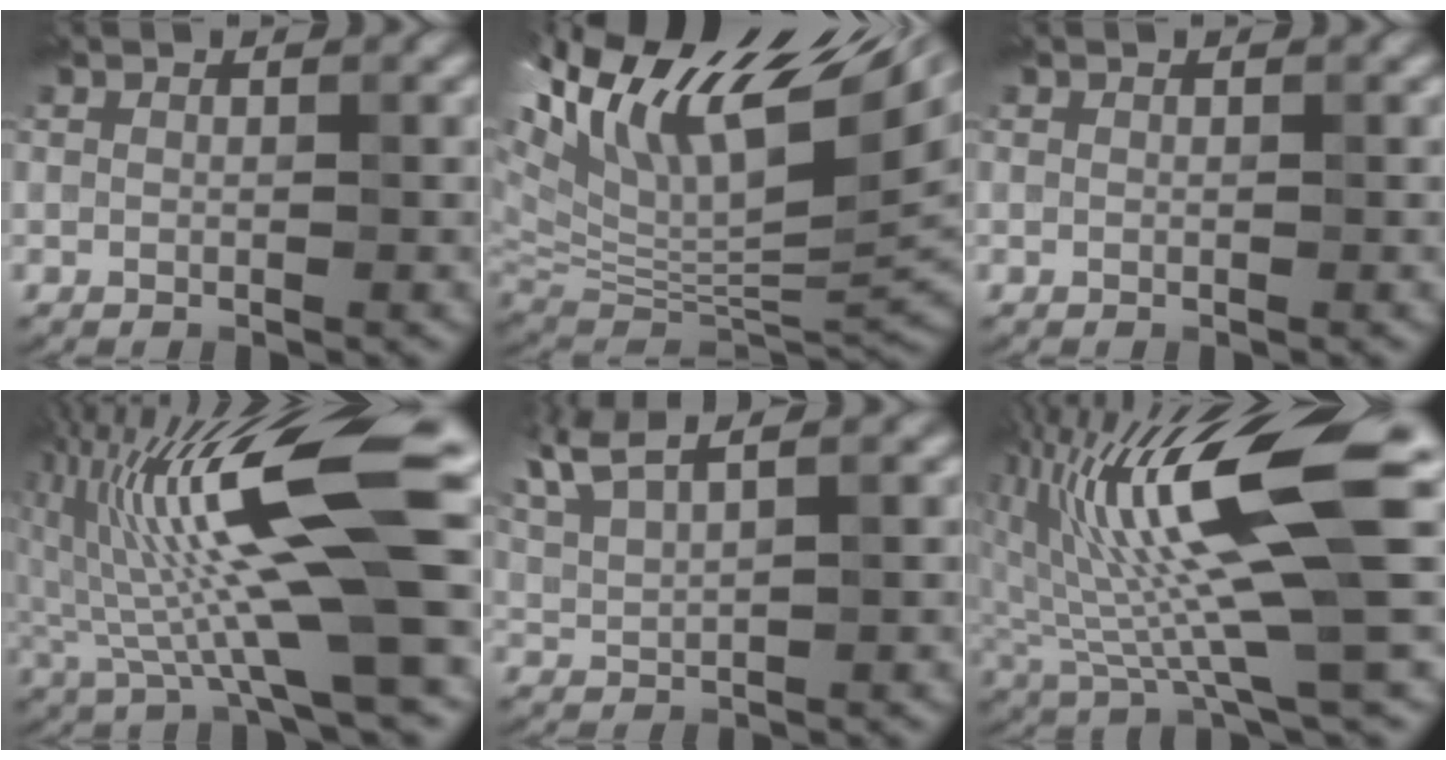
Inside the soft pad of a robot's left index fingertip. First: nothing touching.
{"total": 15.8, "force": [6.4, 7.4, 12.4], "torque": [-0.245, 0.024, 0.145]}
{"total": 0.0}
{"total": 13.7, "force": [1.4, 2.6, 13.4], "torque": [-0.249, 0.006, 0.039]}
{"total": 4.0, "force": [3.0, 0.8, 2.6], "torque": [-0.069, 0.022, 0.062]}
{"total": 12.5, "force": [2.1, 2.2, 12.2], "torque": [-0.230, 0.003, 0.050]}